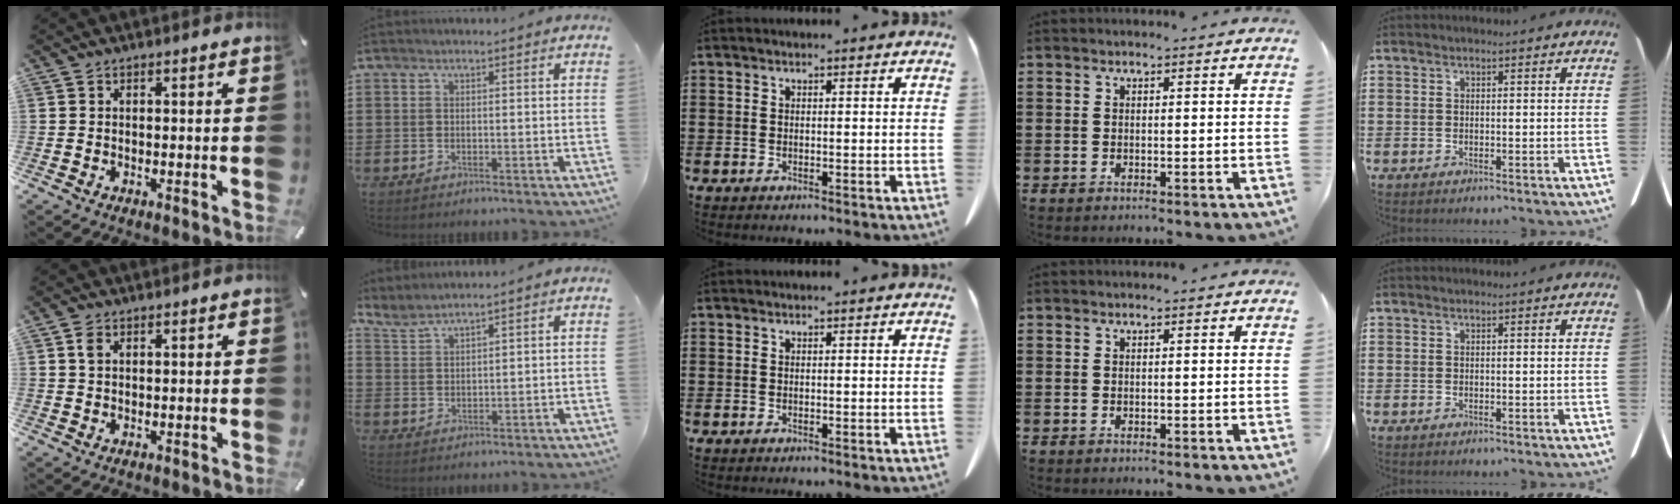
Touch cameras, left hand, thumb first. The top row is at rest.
{"thumb": {"total": 2.0, "force": [0.8, 1.2, 1.4], "torque": [-0.031, 0.004, 0.014]}, "index": {"total": 2.4, "force": [2.3, 0.0, 0.5], "torque": [-0.017, -0.005, 0.045]}}